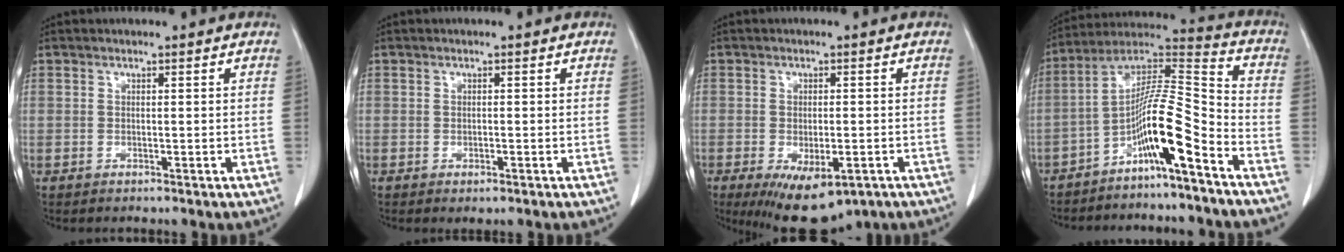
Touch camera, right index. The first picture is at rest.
{"total": 0.7, "force": [-0.4, 0.2, 0.6], "torque": [-0.014, -0.005, -0.001]}
{"total": 11.2, "force": [-6.3, 4.8, 7.9], "torque": [-0.139, -0.019, -0.084]}
{"total": 12.1, "force": [-6.7, 0.3, 10.1], "torque": [-0.189, 0.018, -0.126]}